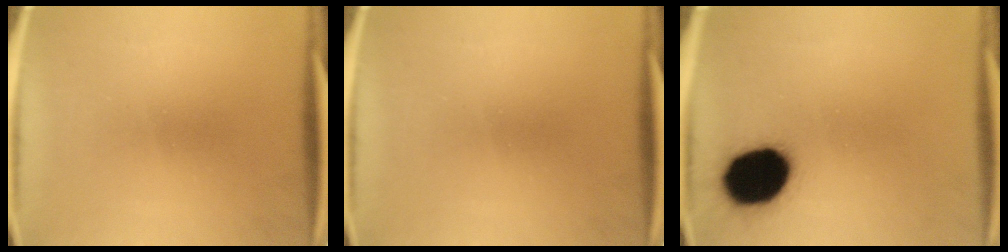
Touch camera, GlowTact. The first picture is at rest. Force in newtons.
{"total": 0.0}
{"total": 17.8}